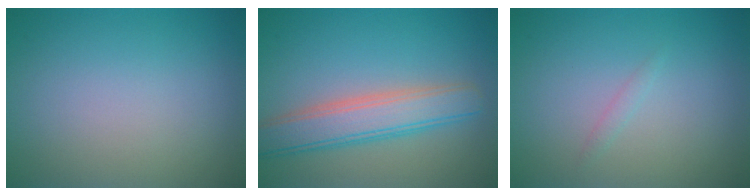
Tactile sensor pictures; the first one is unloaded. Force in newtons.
{"total": 5.1, "press": 5.1, "slide": 0.2}
{"total": 0.6, "press": 0.6, "slide": 0.0}